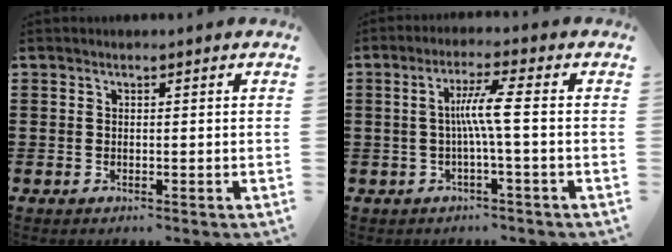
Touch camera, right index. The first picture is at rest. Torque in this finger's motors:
{"motor_torque": [1.03, -0.31, 0.49, 0.16]}